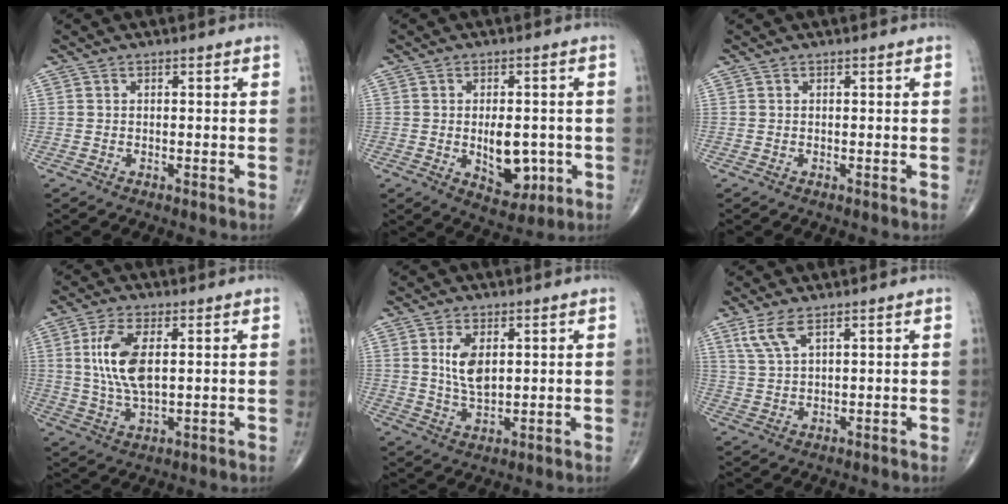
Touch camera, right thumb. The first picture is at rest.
{"total": 8.6, "force": [-1.4, 5.1, 6.9], "torque": [-0.074, -0.003, -0.006]}
{"total": 0.0}
{"total": 10.1, "force": [2.0, 4.4, 8.9], "torque": [-0.186, -0.008, 0.040]}
{"total": 6.5, "force": [1.7, 3.4, 5.3], "torque": [-0.092, -0.012, 0.038]}
{"total": 4.8, "force": [2.9, 1.5, 3.5], "torque": [-0.084, -0.005, 0.070]}